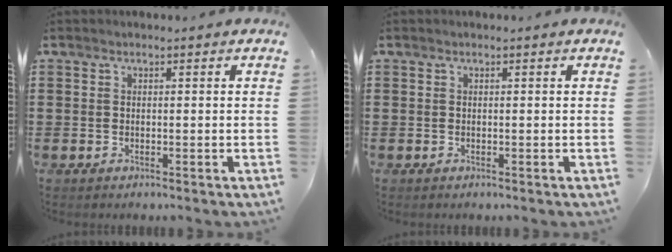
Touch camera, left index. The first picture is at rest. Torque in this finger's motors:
{"motor_torque": [-0.02, -0.02, 0.00, -0.01]}